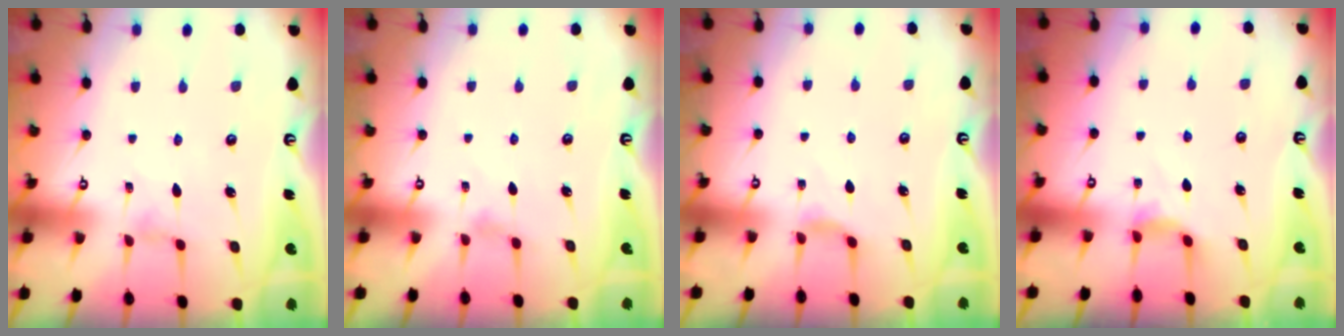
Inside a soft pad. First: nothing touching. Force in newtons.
{"total": 1.5, "press": 1.5, "slide": 0.3}
{"total": 3.0, "press": 2.9, "slide": 0.5}
{"total": 2.8, "press": 2.8, "slide": 0.5}